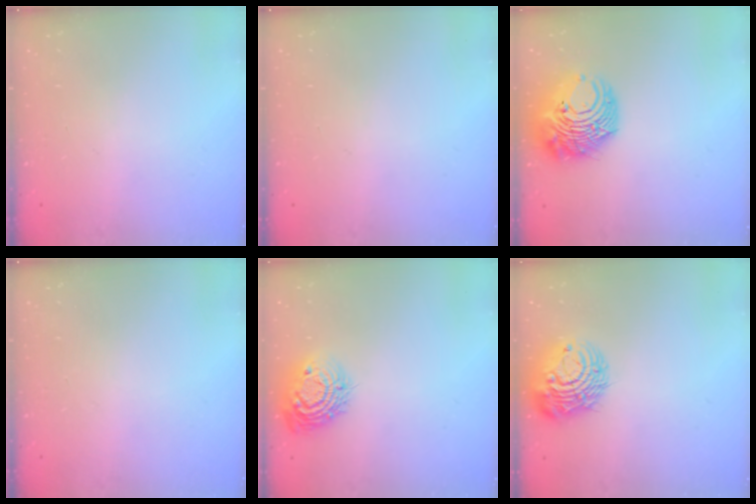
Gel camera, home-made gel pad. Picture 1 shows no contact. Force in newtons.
{"total": 0.0}
{"total": 14.6, "press": 14.5, "slide": 1.7}
{"total": 0.0}
{"total": 13.2, "press": 13.2, "slide": 0.8}
{"total": 12.1, "press": 12.0, "slide": 1.4}